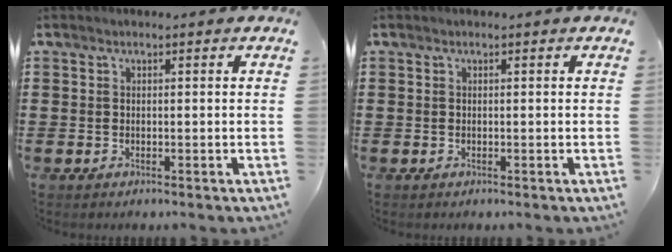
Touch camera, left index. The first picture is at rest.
{"total": 0.0}